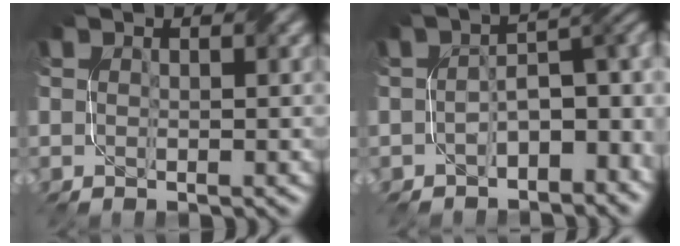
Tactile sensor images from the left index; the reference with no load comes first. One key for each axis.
{"total": 5.9, "fx": -2.3, "fy": 3.0, "fz": 4.5, "tx": -0.052, "ty": 0.009, "tz": -0.045}